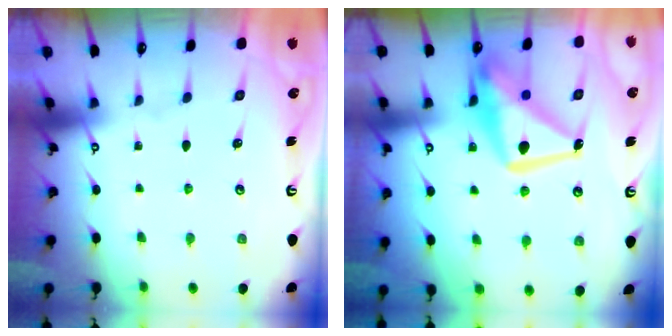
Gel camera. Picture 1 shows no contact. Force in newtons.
{"total": 15.9, "press": 15.8, "slide": 1.7}